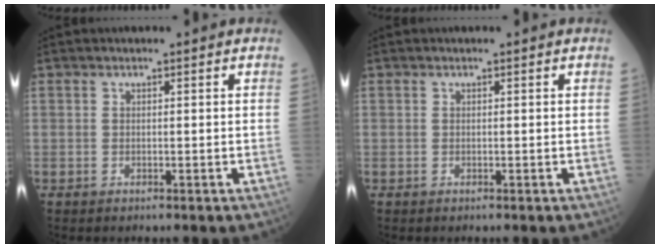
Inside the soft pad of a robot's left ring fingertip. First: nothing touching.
{"total": 0.0}